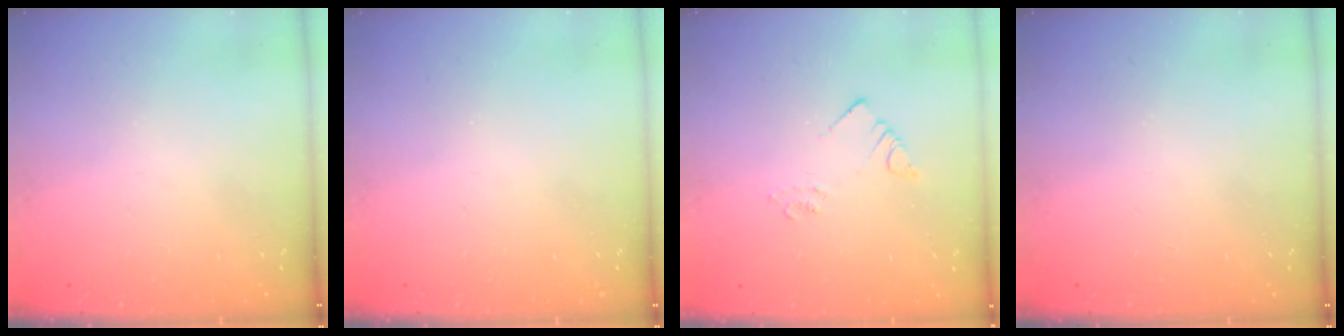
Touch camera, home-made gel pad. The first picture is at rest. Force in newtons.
{"total": 0.0}
{"total": 2.1, "press": 2.1, "slide": 0.1}
{"total": 0.0}